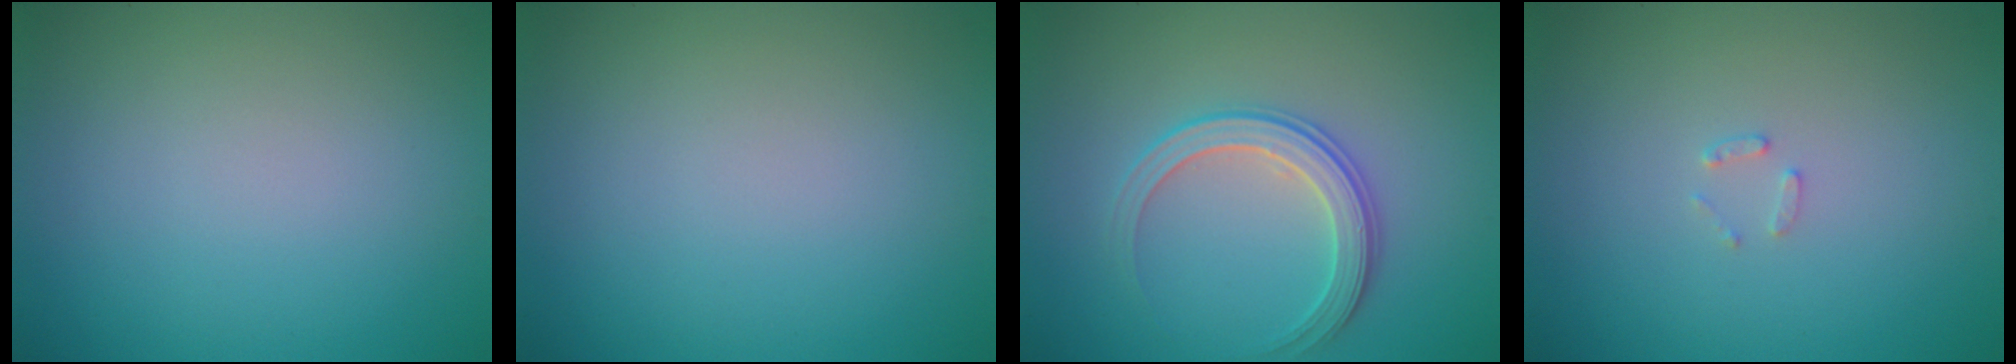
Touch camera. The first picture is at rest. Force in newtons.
{"total": 0.0}
{"total": 2.9, "press": 2.8, "slide": 0.6}
{"total": 0.9, "press": 0.9, "slide": 0.2}